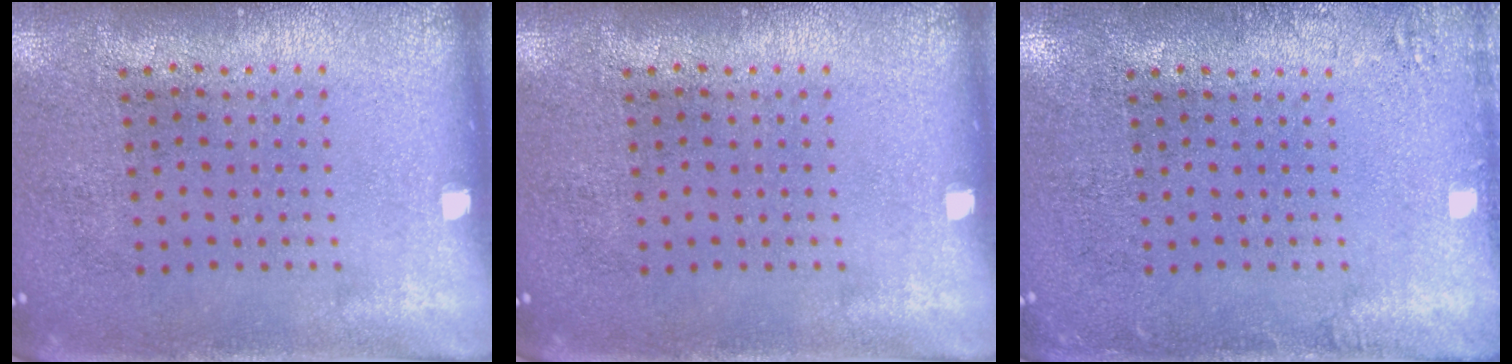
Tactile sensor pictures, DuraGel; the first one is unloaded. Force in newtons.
{"total": 0.0}
{"total": 1.5, "press": 1.4, "slide": 0.3}